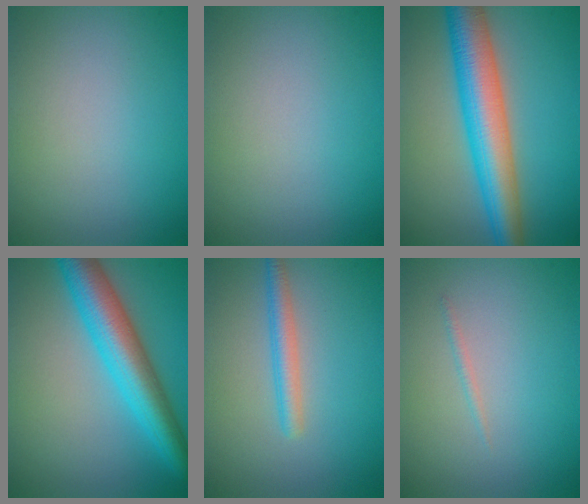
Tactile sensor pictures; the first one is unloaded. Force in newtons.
{"total": 0.0}
{"total": 8.6, "press": 8.6, "slide": 0.2}
{"total": 7.5, "press": 7.5, "slide": 0.1}
{"total": 2.3, "press": 2.3, "slide": 0.1}
{"total": 0.5, "press": 0.5, "slide": 0.0}